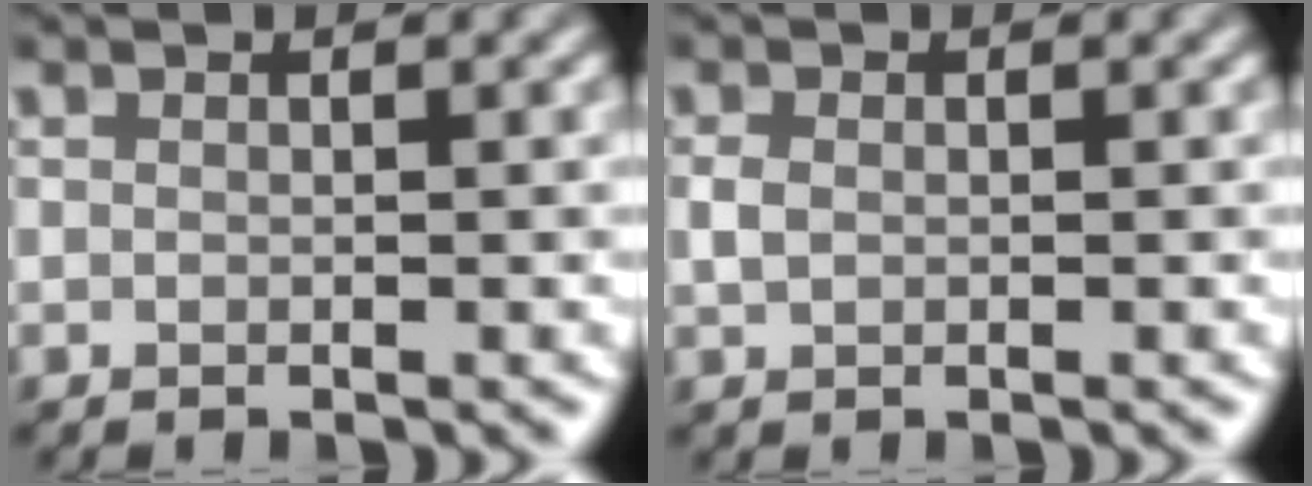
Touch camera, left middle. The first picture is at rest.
{"total": 1.0, "force": [-0.1, 0.7, 0.7], "torque": [-0.016, -0.001, -0.002]}